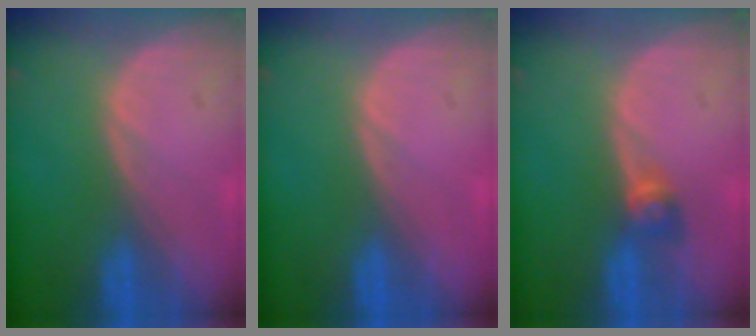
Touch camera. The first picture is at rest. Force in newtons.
{"total": 0.0}
{"total": 2.6, "press": 2.4, "slide": 1.0}